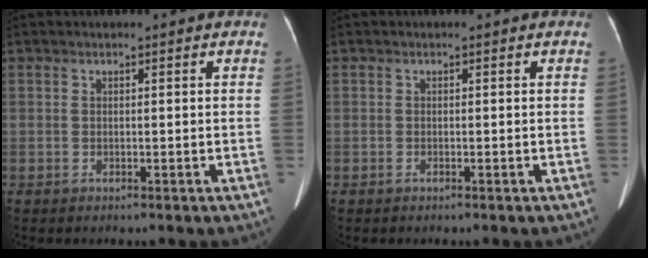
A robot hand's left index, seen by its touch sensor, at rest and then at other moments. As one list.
[{"total": 0.0}]